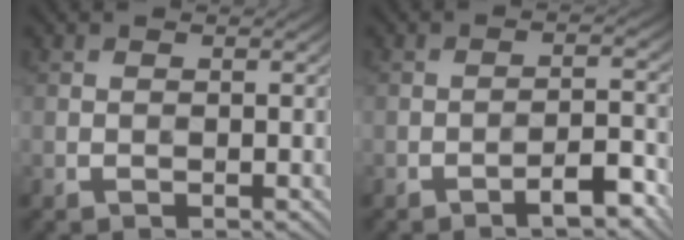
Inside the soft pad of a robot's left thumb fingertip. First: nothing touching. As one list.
[{"total": 4.0, "force": [-2.7, 0.8, 2.8], "torque": [-0.040, 0.015, -0.045]}]